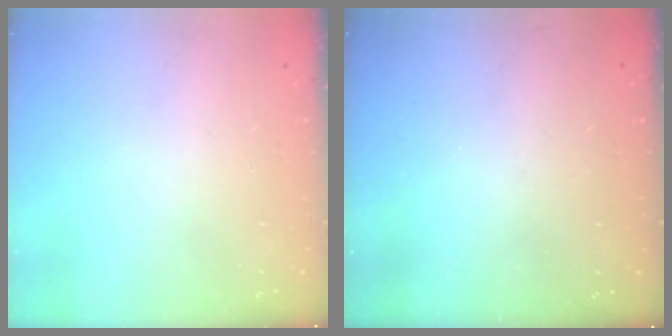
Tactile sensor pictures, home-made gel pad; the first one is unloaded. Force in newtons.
{"total": 3.3, "press": 3.3, "slide": 0.1}